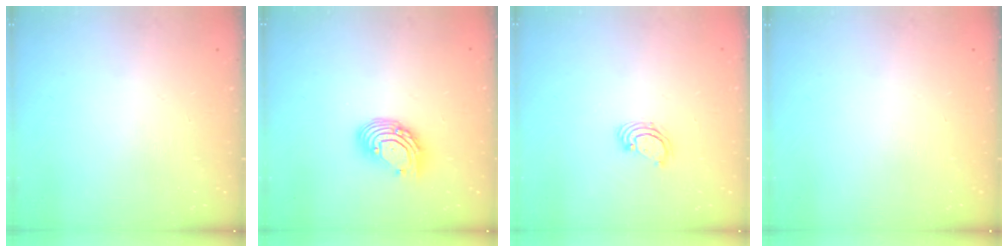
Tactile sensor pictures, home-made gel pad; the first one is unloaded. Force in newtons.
{"total": 9.4, "press": 9.3, "slide": 1.1}
{"total": 3.3, "press": 3.3, "slide": 0.2}
{"total": 0.0}